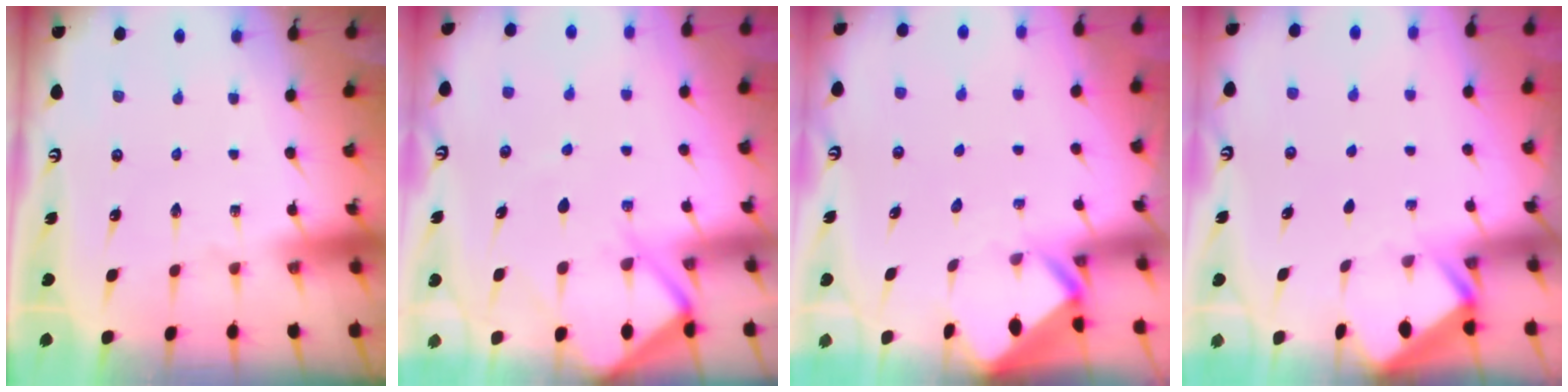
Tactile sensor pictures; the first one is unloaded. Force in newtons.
{"total": 8.7, "press": 8.6, "slide": 0.9}
{"total": 2.8, "press": 2.8, "slide": 0.2}
{"total": 3.4, "press": 3.4, "slide": 0.4}